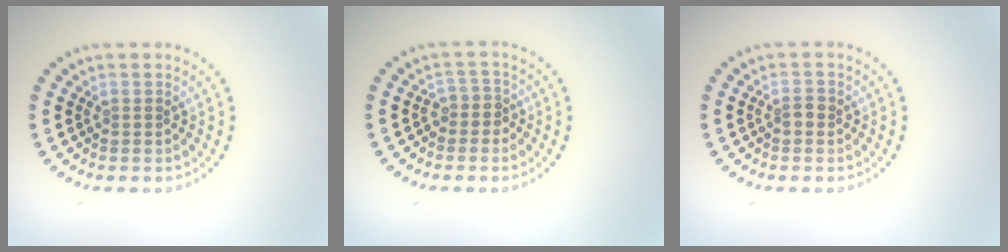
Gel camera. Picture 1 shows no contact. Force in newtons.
{"total": 1.7, "press": 1.3, "slide": 1.1}
{"total": 1.1, "press": 1.1, "slide": 0.1}